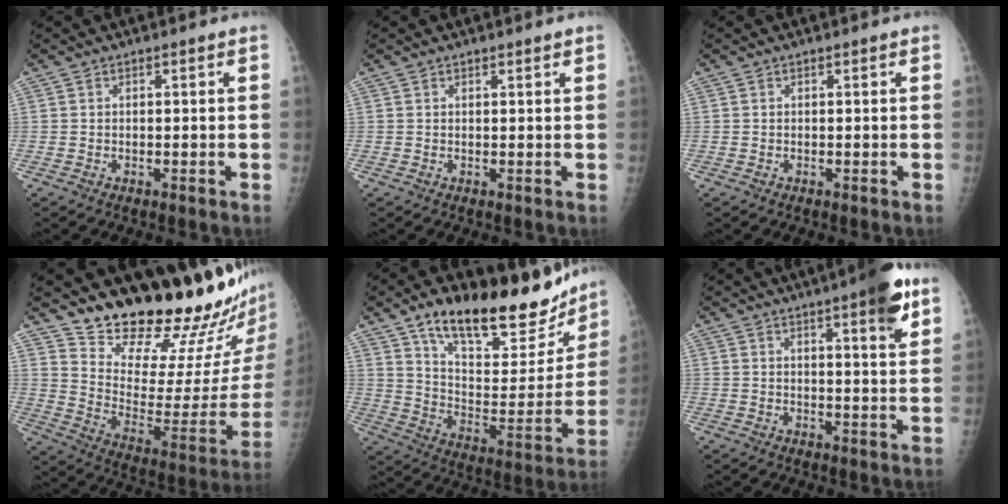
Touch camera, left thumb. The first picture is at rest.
{"total": 0.7, "force": [0.6, 0.1, 0.3], "torque": [-0.003, -0.003, 0.011]}
{"total": 0.0}
{"total": 25.5, "force": [22.6, 4.2, 11.0], "torque": [-0.132, -0.191, 0.324]}
{"total": 26.2, "force": [18.5, 10.0, 15.6], "torque": [-0.186, -0.073, 0.293]}
{"total": 9.2, "force": [5.1, 1.5, 7.5], "torque": [-0.092, -0.021, 0.063]}